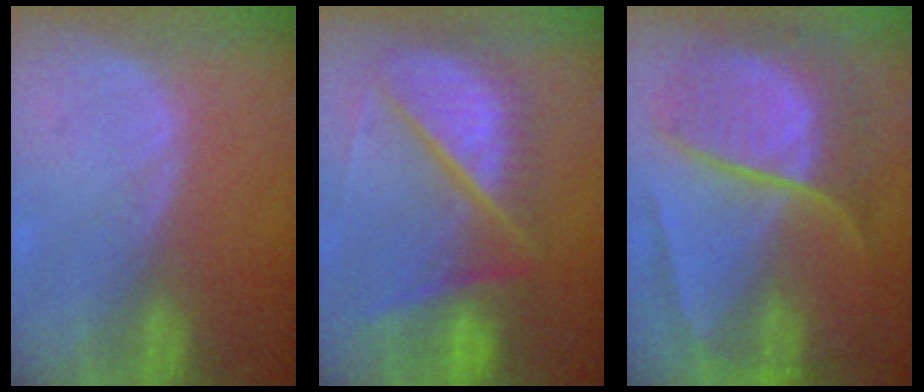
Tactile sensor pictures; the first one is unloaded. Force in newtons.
{"total": 11.5, "press": 9.6, "slide": 6.4}
{"total": 10.2, "press": 10.2, "slide": 1.0}